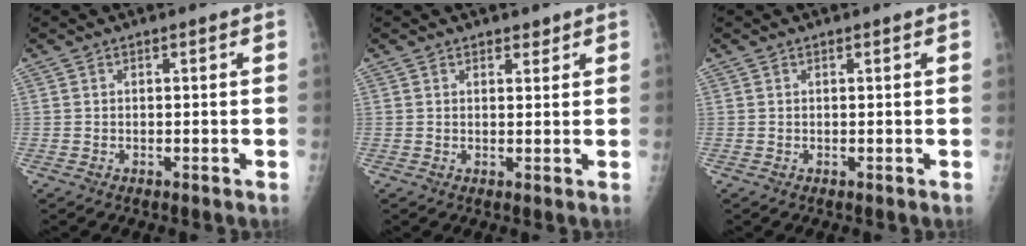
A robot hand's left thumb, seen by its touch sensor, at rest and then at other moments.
{"total": 1.8, "force": [1.4, 1.0, 0.5], "torque": [0.010, -0.009, 0.017]}
{"total": 0.0}